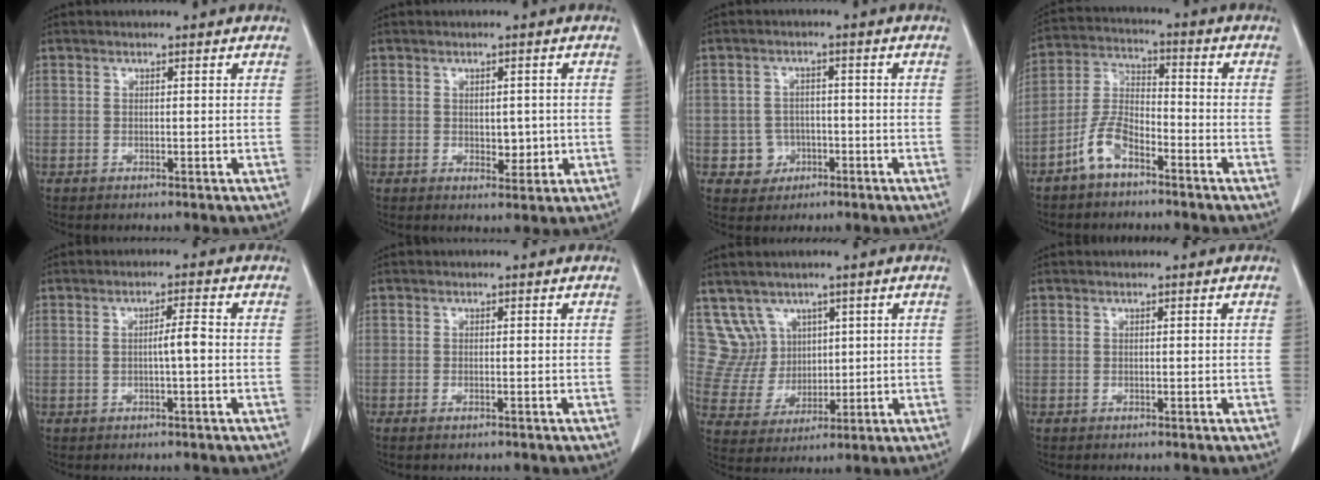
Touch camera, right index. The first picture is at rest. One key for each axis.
{"total": 3.1, "fx": -0.1, "fy": 1.9, "fz": 2.4, "tx": -0.027, "ty": -0.003, "tz": 0.006}
{"total": 3.9, "fx": -1.3, "fy": 3.7, "fz": 0.3, "tx": 0.006, "ty": 0.013, "tz": -0.014}
{"total": 7.3, "fx": -4.8, "fy": 2.9, "fz": 4.6, "tx": -0.111, "ty": 0.010, "tz": -0.099}
{"total": 2.8, "fx": -0.2, "fy": 0.1, "fz": 2.8, "tx": -0.044, "ty": 0.003, "tz": -0.005}
{"total": 0.9, "fx": -0.6, "fy": 0.2, "fz": 0.6, "tx": -0.013, "ty": -0.001, "tz": -0.006}
{"total": 6.8, "fx": 4.0, "fy": 5.5, "fz": -0.2, "tx": -0.003, "ty": 0.023, "tz": 0.092}
{"total": 0.0}